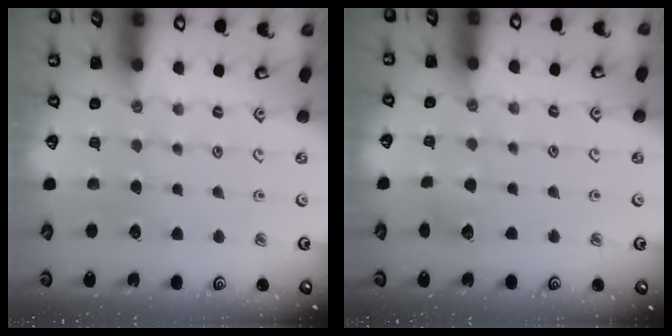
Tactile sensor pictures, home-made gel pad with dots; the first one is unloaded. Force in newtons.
{"total": 5.0, "press": 4.9, "slide": 0.5}